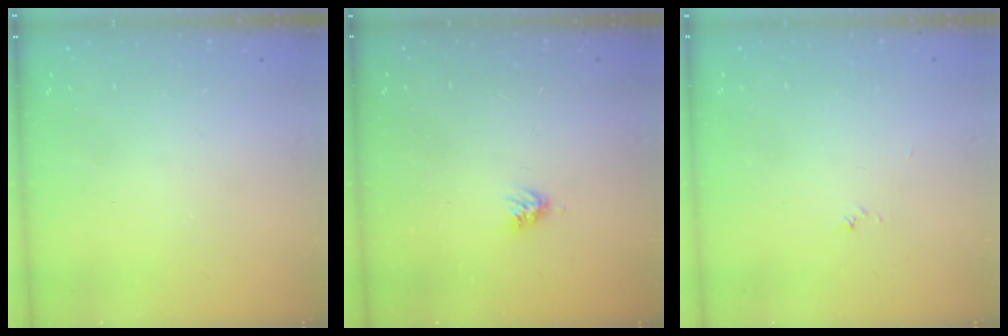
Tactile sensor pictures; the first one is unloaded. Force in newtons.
{"total": 3.5, "press": 3.4, "slide": 0.5}
{"total": 3.8, "press": 3.8, "slide": 0.4}